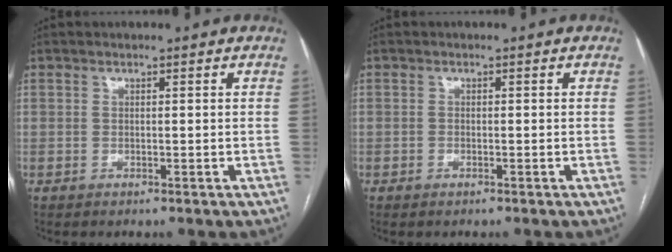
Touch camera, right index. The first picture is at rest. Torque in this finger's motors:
{"motor_torque": [0.01, -0.13, 0.00, 0.00]}